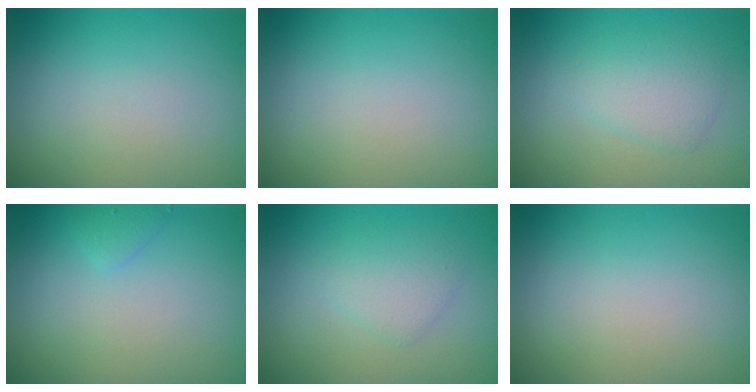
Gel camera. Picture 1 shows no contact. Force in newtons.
{"total": 0.0}
{"total": 2.4, "press": 2.4, "slide": 0.0}
{"total": 0.9, "press": 0.9, "slide": 0.0}
{"total": 2.0, "press": 2.0, "slide": 0.1}
{"total": 0.0}